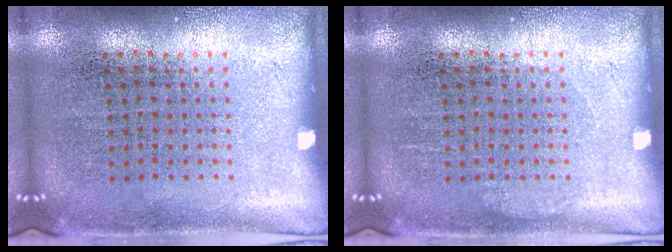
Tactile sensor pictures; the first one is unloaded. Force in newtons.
{"total": 0.6, "press": 0.5, "slide": 0.1}